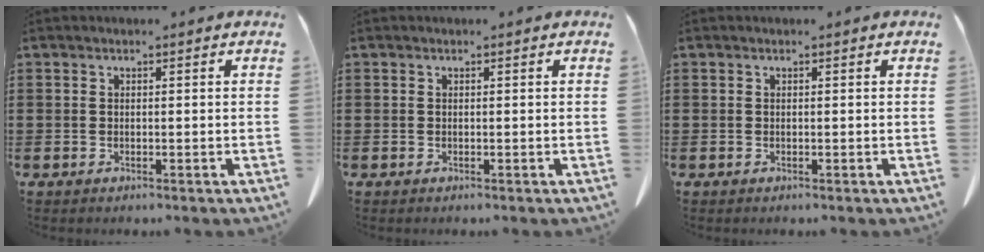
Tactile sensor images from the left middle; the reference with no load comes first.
{"total": 0.0}
{"total": 0.0}